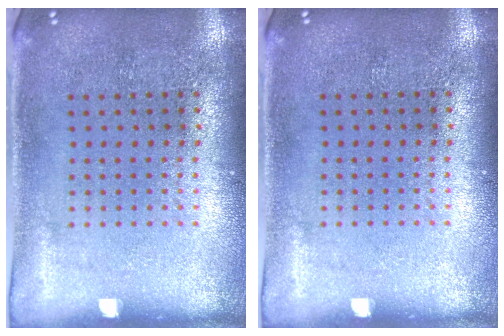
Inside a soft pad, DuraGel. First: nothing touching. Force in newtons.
{"total": 0.0}